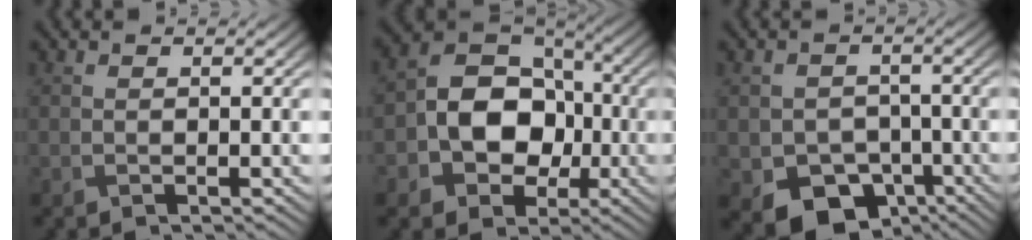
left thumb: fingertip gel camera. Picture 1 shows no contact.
{"total": 10.5, "force": [-2.1, 8.0, 6.4], "torque": [-0.114, -0.001, -0.054]}
{"total": 7.7, "force": [-3.8, 5.8, 3.5], "torque": [-0.067, -0.024, -0.061]}